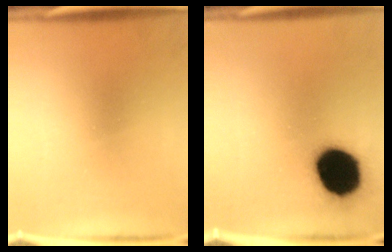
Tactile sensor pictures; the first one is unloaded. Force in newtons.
{"total": 18.9}